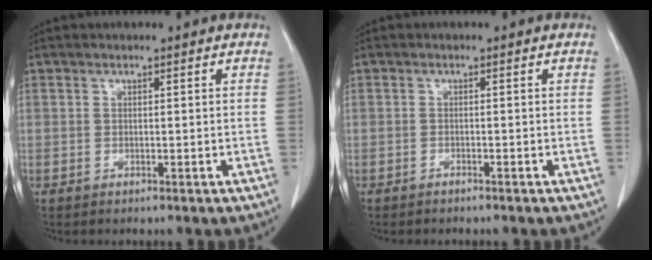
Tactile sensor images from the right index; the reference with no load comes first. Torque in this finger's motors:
{"motor_torque": [-0.05, 0.01, 0.01, 0.01]}